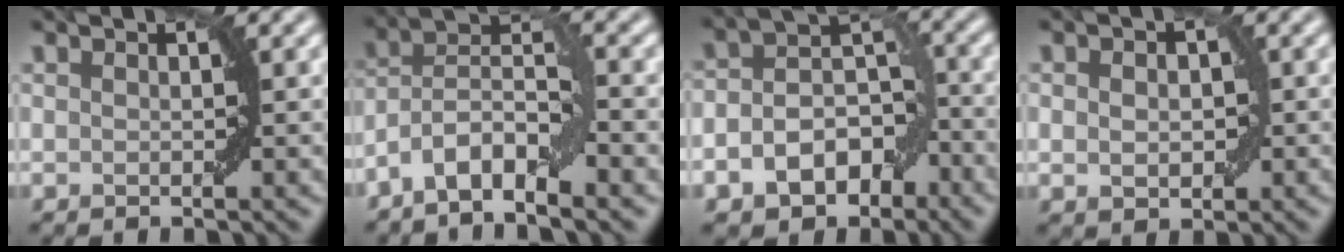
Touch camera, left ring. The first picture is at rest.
{"total": 6.3, "force": [-3.6, 1.7, 4.8], "torque": [-0.083, 0.012, -0.075]}
{"total": 6.7, "force": [-3.1, 4.4, 4.0], "torque": [-0.063, -0.007, -0.052]}
{"total": 2.3, "force": [0.0, 1.6, 1.7], "torque": [-0.024, 0.002, 0.001]}